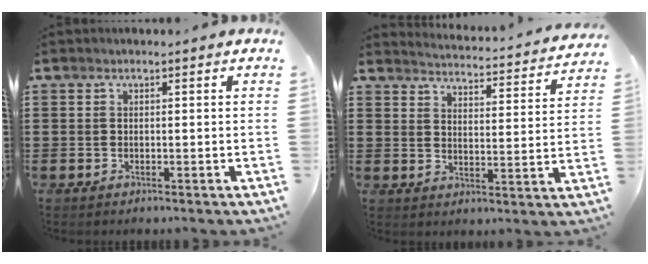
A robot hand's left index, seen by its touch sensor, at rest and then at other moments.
{"total": 3.2, "force": [3.1, -0.7, 0.2], "torque": [-0.016, -0.037, 0.045]}